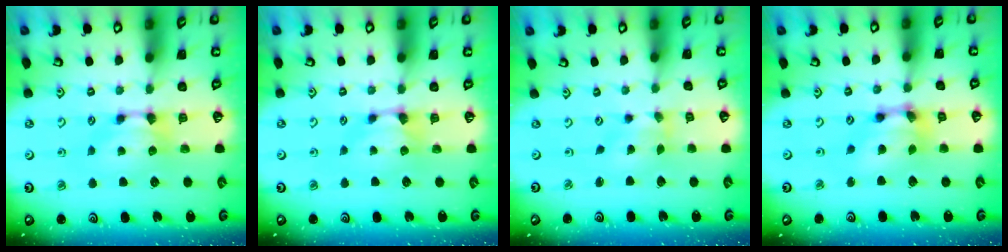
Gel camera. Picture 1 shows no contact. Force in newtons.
{"total": 1.1, "press": 0.4, "slide": 1.0}
{"total": 1.3, "press": 0.7, "slide": 1.1}
{"total": 6.0, "press": 5.6, "slide": 2.1}